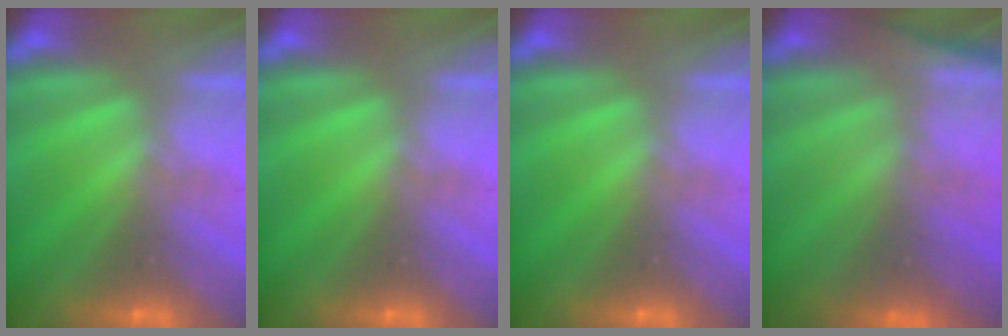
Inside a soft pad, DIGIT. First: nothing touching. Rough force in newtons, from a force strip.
{"total": 0.0}
{"total": 0.0}
{"total": 8.5}